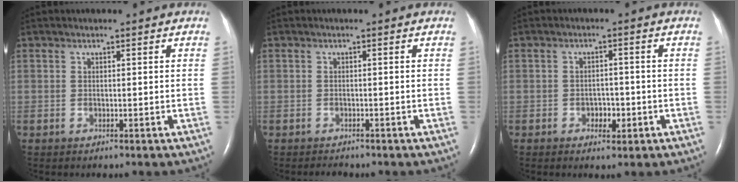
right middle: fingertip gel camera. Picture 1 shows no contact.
{"total": 1.2, "force": [-1.1, 0.4, 0.1], "torque": [-0.007, -0.003, -0.014]}
{"total": 2.7, "force": [-1.0, 1.7, 1.8], "torque": [-0.025, 0.006, -0.010]}